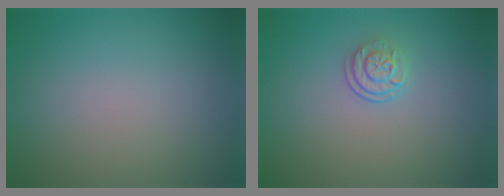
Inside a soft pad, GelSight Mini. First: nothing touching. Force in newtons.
{"total": 2.3, "press": 1.7, "slide": 1.5}